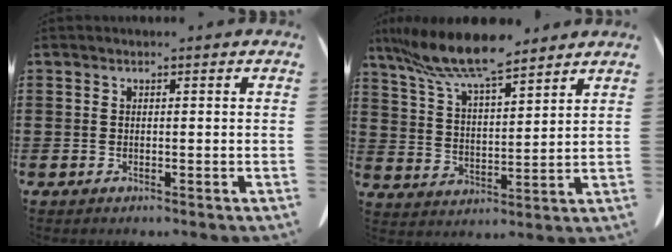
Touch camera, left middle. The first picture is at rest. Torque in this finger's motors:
{"motor_torque": [0.85, 0.74, 0.56, 0.11]}